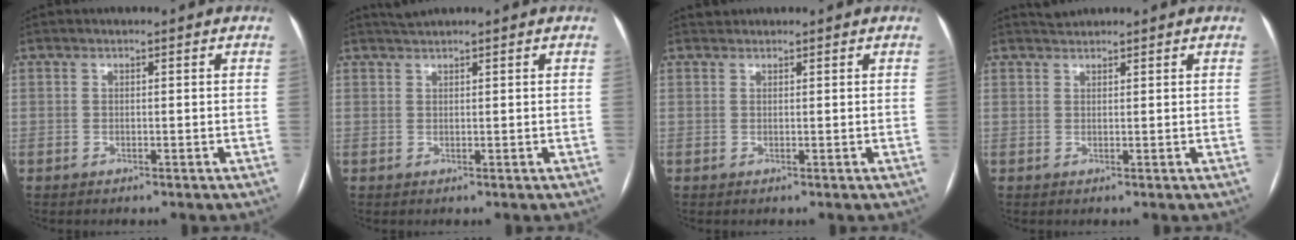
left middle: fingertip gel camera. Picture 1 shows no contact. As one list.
[{"total": 1.3, "force": [1.3, -0.3, 0.2], "torque": [-0.004, 0.010, 0.030]}, {"total": 0.7, "force": [0.7, 0.2, -0.2], "torque": [-0.003, 0.010, 0.013]}, {"total": 1.3, "force": [1.3, 0.1, -0.1], "torque": [-0.006, 0.010, 0.028]}]